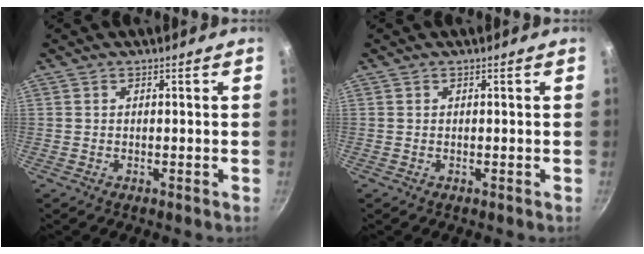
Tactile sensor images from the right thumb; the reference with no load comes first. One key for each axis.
{"total": 0.0}